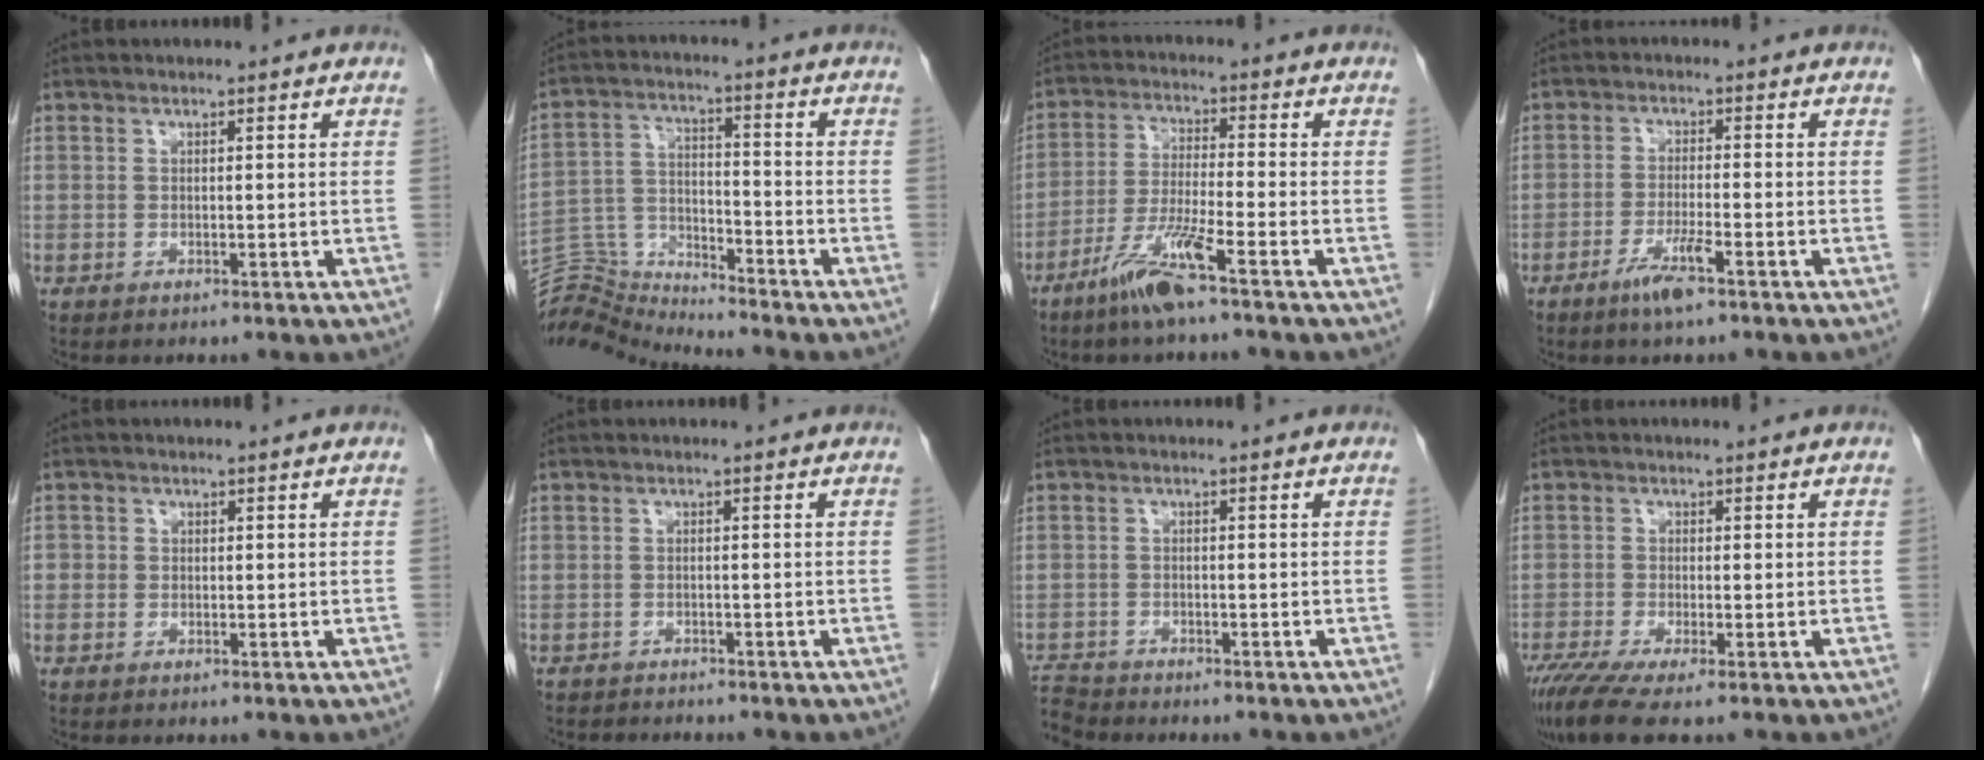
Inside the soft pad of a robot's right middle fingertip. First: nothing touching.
{"total": 9.4, "force": [-9.1, -1.3, -1.7], "torque": [0.019, 0.038, -0.171]}
{"total": 7.8, "force": [-5.1, -0.5, 5.9], "torque": [-0.123, -0.017, -0.104]}
{"total": 4.4, "force": [-2.8, 0.0, 3.4], "torque": [-0.070, -0.008, -0.055]}
{"total": 1.2, "force": [-0.2, 1.2, 0.2], "torque": [0.008, 0.007, -0.006]}
{"total": 2.5, "force": [-2.4, 0.7, 0.1], "torque": [-0.001, -0.007, -0.037]}
{"total": 3.9, "force": [-3.9, 0.3, -0.1], "torque": [0.002, -0.014, -0.073]}
{"total": 5.9, "force": [-4.2, 0.4, 4.2], "torque": [-0.071, -0.015, -0.076]}